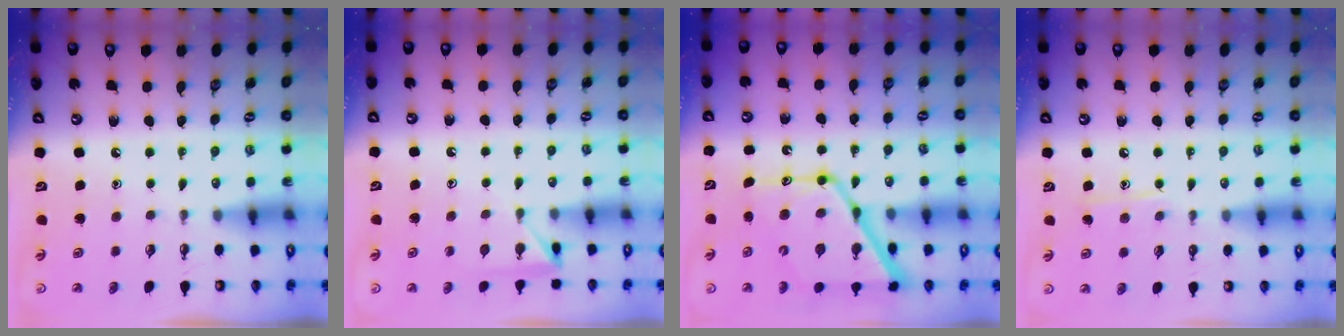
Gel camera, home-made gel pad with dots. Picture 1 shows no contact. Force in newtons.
{"total": 5.4, "press": 5.3, "slide": 0.5}
{"total": 18.1, "press": 18.1, "slide": 1.6}
{"total": 6.9, "press": 6.8, "slide": 0.8}